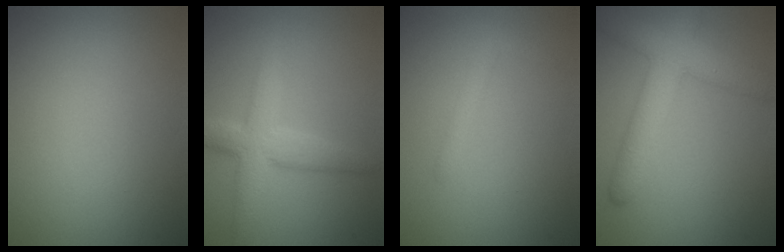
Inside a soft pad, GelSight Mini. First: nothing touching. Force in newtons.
{"total": 4.3, "press": 4.3, "slide": 0.1}
{"total": 1.3, "press": 1.3, "slide": 0.1}
{"total": 5.5, "press": 5.5, "slide": 0.3}